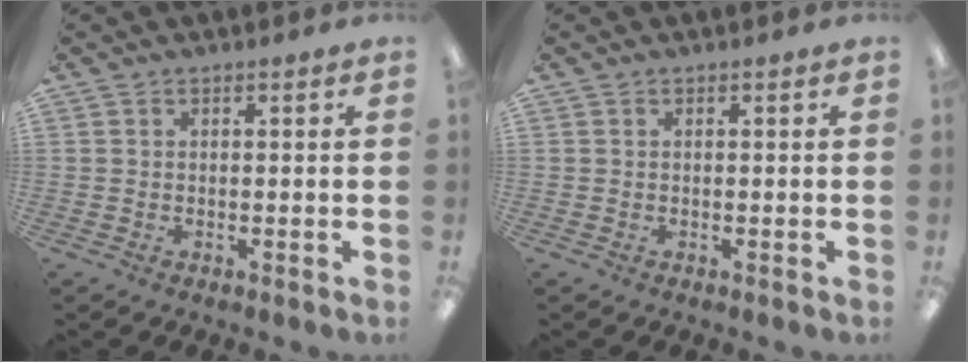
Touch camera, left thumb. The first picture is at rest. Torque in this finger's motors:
{"motor_torque": [0.00, 0.00, 0.00, 0.00, 0.00]}